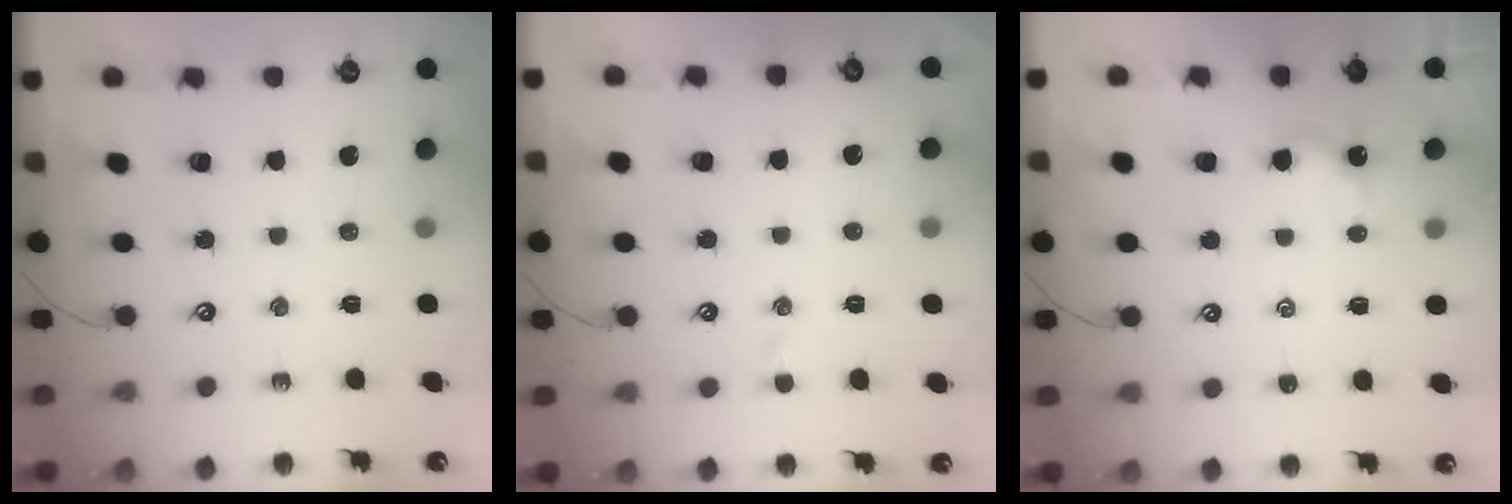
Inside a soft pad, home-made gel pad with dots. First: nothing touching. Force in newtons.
{"total": 0.8, "press": 0.7, "slide": 0.5}
{"total": 1.6, "press": 1.6, "slide": 0.4}